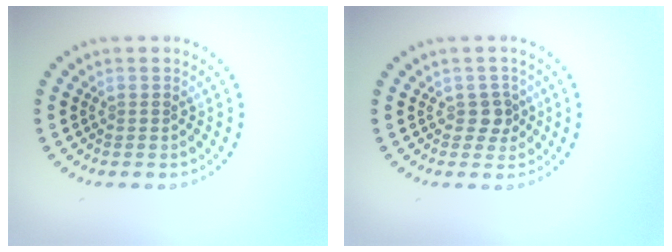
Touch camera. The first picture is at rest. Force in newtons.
{"total": 1.6, "press": 1.4, "slide": 0.8}